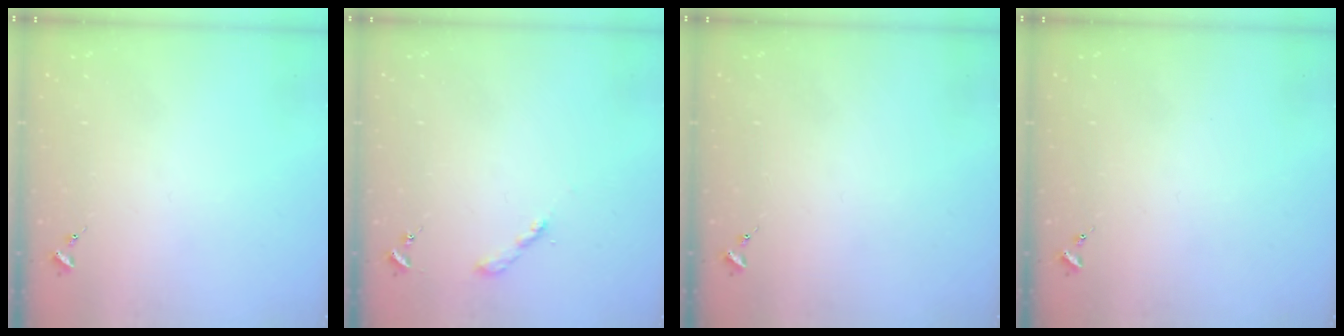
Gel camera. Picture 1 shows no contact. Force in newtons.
{"total": 2.0, "press": 2.0, "slide": 0.2}
{"total": 0.0}
{"total": 0.0}